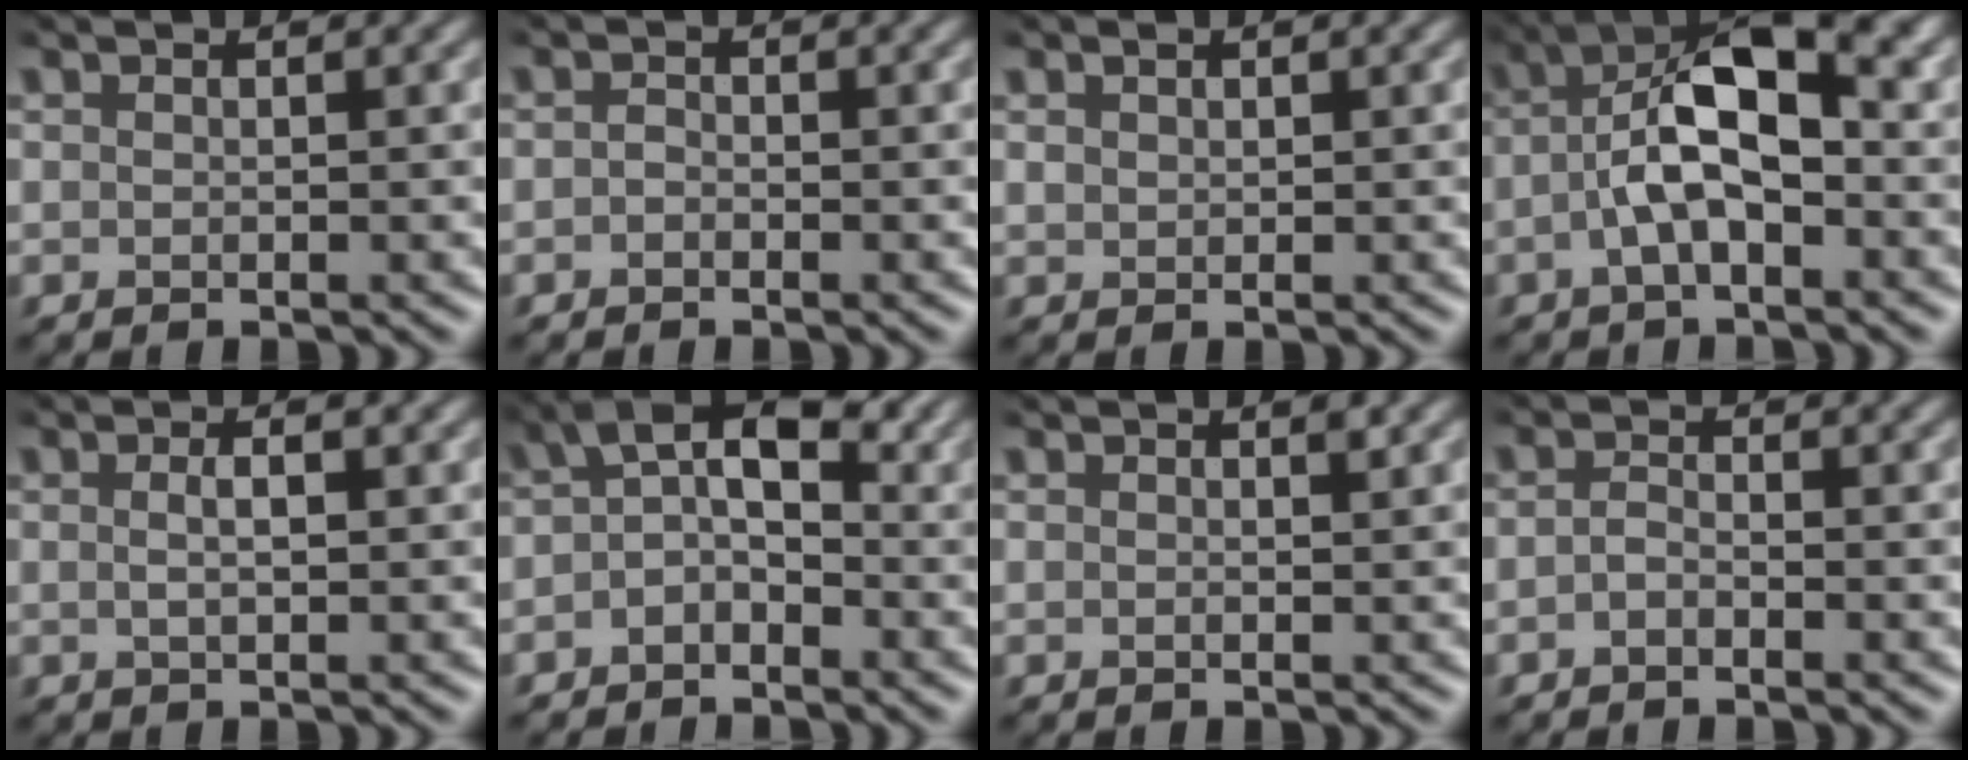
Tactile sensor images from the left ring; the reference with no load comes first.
{"total": 0.7, "force": [-0.4, 0.4, 0.3], "torque": [-0.006, -0.001, -0.009]}
{"total": 1.0, "force": [0.6, 0.6, 0.5], "torque": [-0.010, 0.002, 0.011]}
{"total": 6.9, "force": [-0.5, 2.8, 6.3], "torque": [-0.119, 0.018, -0.020]}
{"total": 1.6, "force": [0.4, 0.5, 1.5], "torque": [-0.018, -0.010, 0.004]}
{"total": 3.4, "force": [-0.4, 2.0, 2.7], "torque": [-0.037, 0.016, -0.018]}
{"total": 0.6, "force": [0.3, 0.0, 0.5], "torque": [-0.006, -0.002, 0.002]}
{"total": 1.0, "force": [-0.6, 0.4, 0.6], "torque": [-0.015, 0.002, -0.015]}